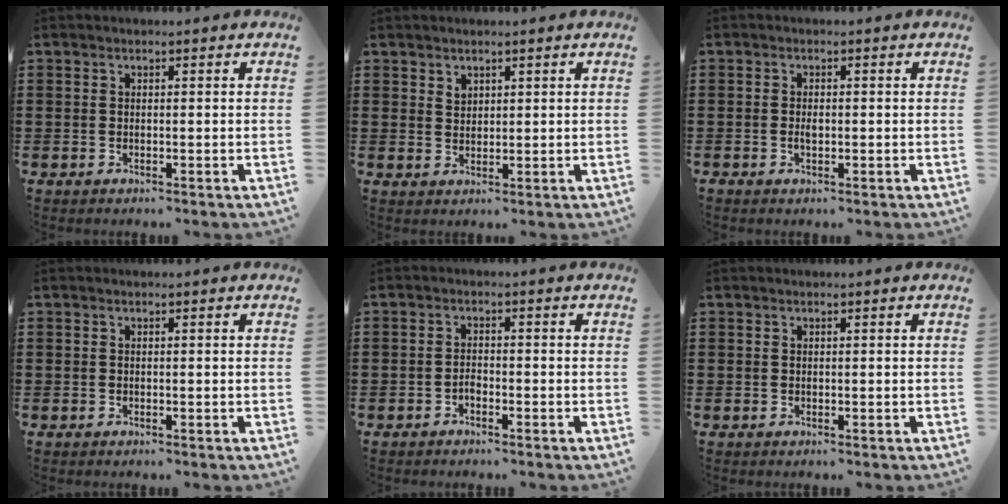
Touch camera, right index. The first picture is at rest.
{"total": 1.8, "force": [1.5, 1.0, 0.2], "torque": [-0.006, 0.003, 0.029]}
{"total": 1.4, "force": [-0.3, 0.6, 1.1], "torque": [-0.023, 0.000, -0.007]}
{"total": 0.0}
{"total": 1.4, "force": [-0.9, 0.7, 0.7], "torque": [-0.017, 0.000, -0.019]}
{"total": 0.0}